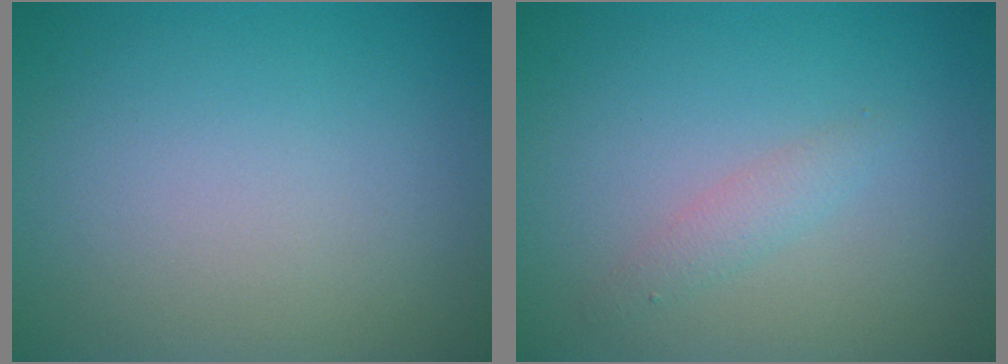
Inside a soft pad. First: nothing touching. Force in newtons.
{"total": 1.3, "press": 1.3, "slide": 0.0}